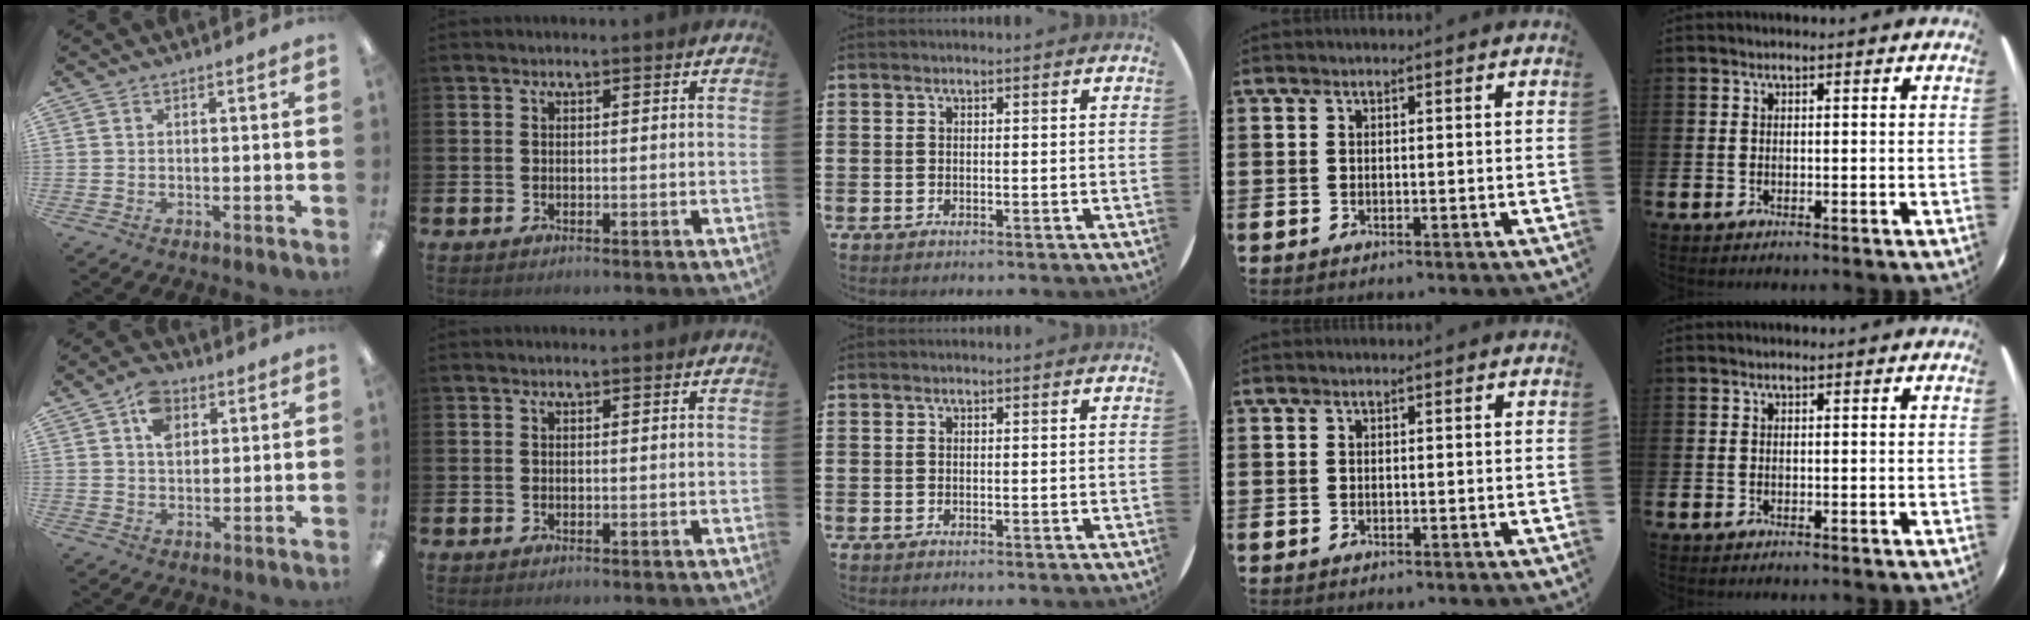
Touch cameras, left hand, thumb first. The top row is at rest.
{"thumb": {"total": 7.2, "force": [3.1, 5.1, 4.1], "torque": [-0.069, 0.004, 0.055]}}